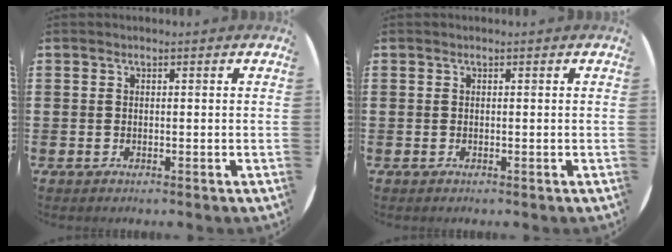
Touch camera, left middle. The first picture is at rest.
{"total": 0.0}